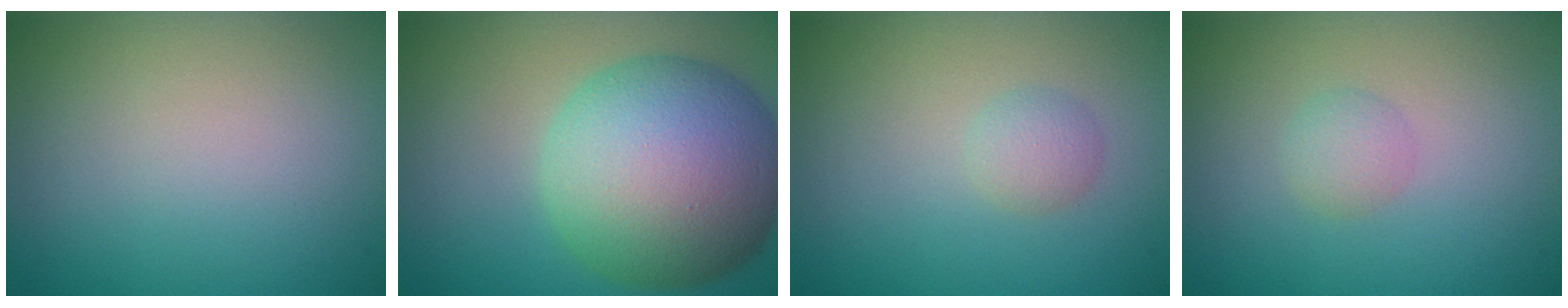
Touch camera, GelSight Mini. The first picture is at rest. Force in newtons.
{"total": 13.3, "press": 13.3, "slide": 0.3}
{"total": 1.4, "press": 1.4, "slide": 0.1}
{"total": 1.5, "press": 1.5, "slide": 0.1}